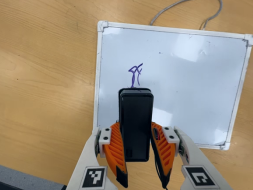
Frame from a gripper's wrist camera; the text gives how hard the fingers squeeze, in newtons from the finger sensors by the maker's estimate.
{"total": 8.3, "left": 6.4, "right": 10.1}